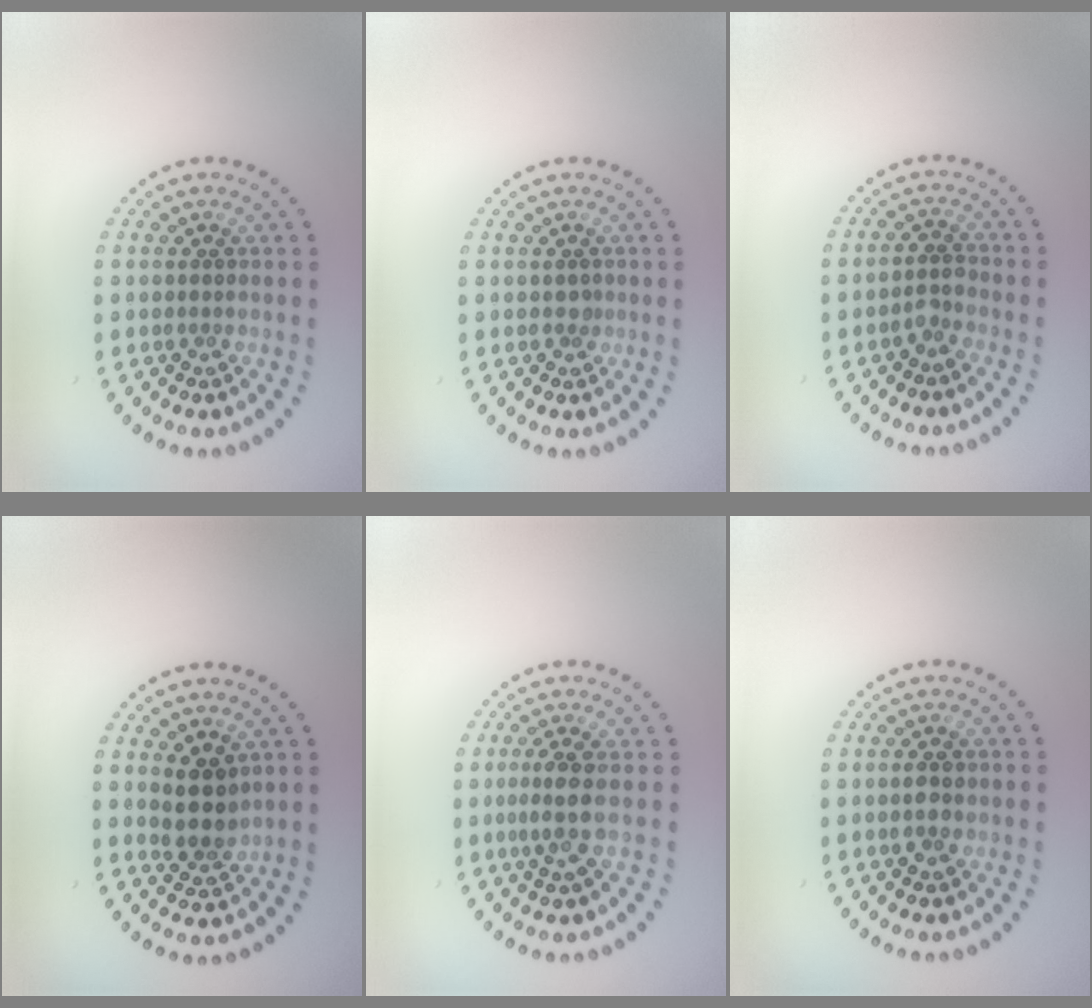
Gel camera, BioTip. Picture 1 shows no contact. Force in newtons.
{"total": 0.6, "press": 0.5, "slide": 0.3}
{"total": 1.4, "press": 1.1, "slide": 0.8}
{"total": 3.1, "press": 2.7, "slide": 1.4}
{"total": 2.3, "press": 1.9, "slide": 1.3}
{"total": 1.7, "press": 1.7, "slide": 0.2}